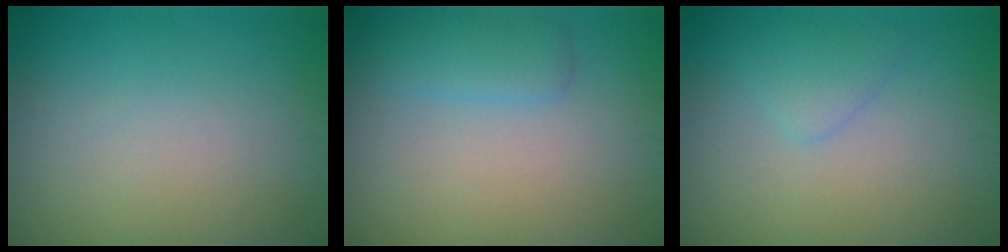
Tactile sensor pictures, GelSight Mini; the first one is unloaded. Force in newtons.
{"total": 1.8, "press": 1.8, "slide": 0.2}
{"total": 1.6, "press": 1.6, "slide": 0.1}